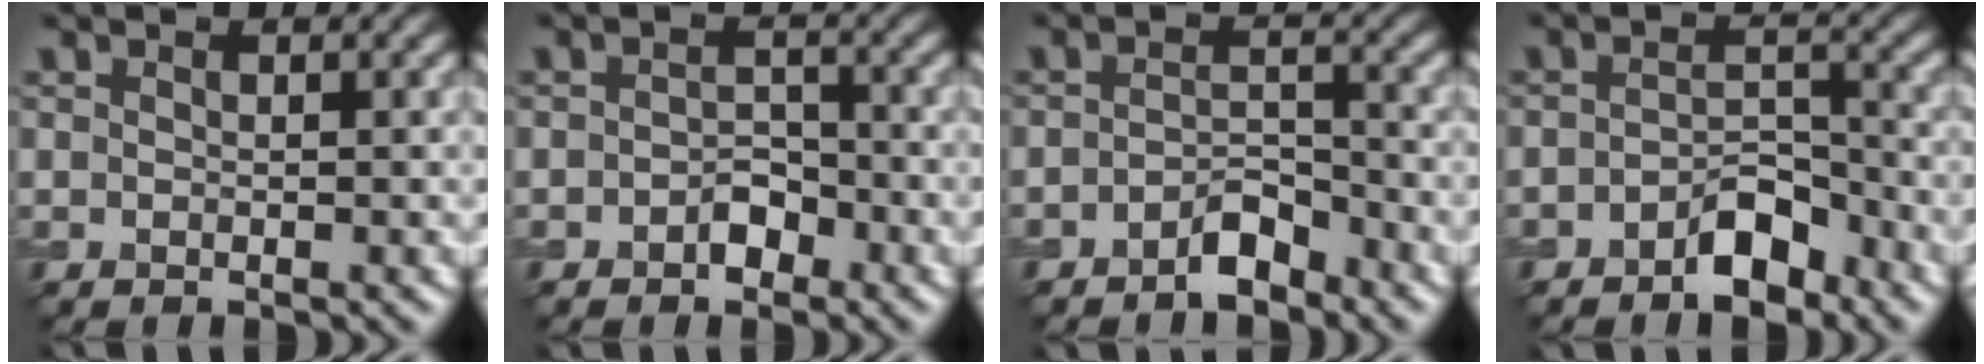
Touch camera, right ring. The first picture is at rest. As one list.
[{"total": 2.0, "force": [-1.2, 1.3, 1.1], "torque": [-0.017, 0.005, -0.021]}, {"total": 2.7, "force": [-2.1, 1.0, 1.5], "torque": [-0.021, 0.010, -0.040]}, {"total": 3.7, "force": [-2.4, 1.5, 2.3], "torque": [-0.030, 0.013, -0.045]}]